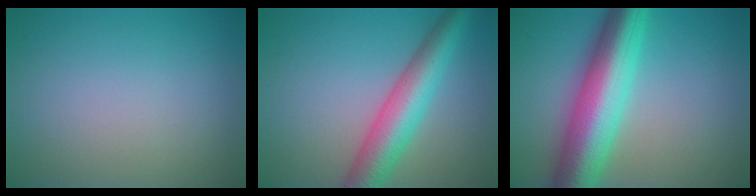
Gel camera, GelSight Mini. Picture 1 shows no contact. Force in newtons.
{"total": 6.3, "press": 6.3, "slide": 0.1}
{"total": 9.8, "press": 9.8, "slide": 0.3}